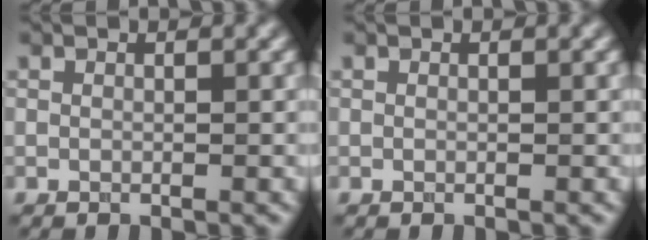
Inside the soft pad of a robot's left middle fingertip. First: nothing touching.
{"total": 0.0}